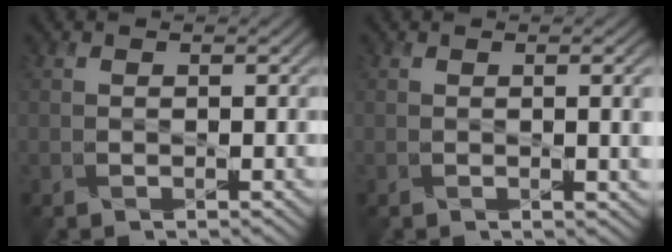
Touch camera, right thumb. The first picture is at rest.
{"total": 3.0, "force": [0.0, 0.6, 3.0], "torque": [-0.041, 0.001, 0.003]}